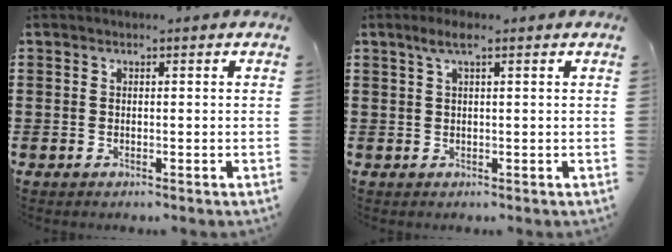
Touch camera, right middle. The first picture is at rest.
{"total": 2.1, "force": [1.1, 0.2, 1.8], "torque": [-0.037, 0.004, 0.018]}